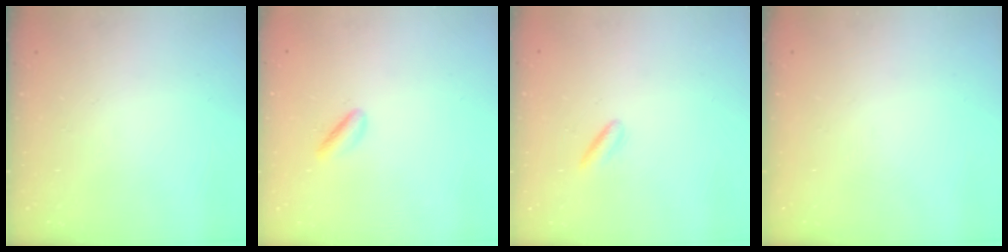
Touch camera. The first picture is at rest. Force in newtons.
{"total": 2.5, "press": 2.4, "slide": 0.8}
{"total": 1.2, "press": 1.1, "slide": 0.5}
{"total": 0.0}